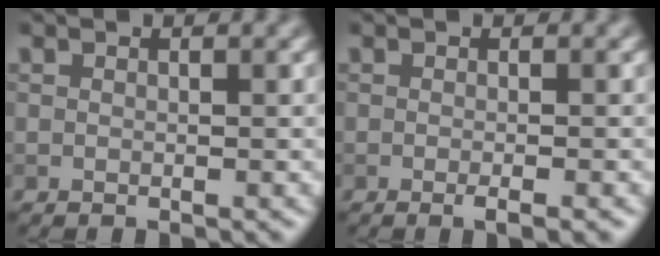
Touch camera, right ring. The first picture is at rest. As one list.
[{"total": 1.6, "force": [-0.6, 0.3, 1.5], "torque": [-0.013, -0.005, -0.010]}]